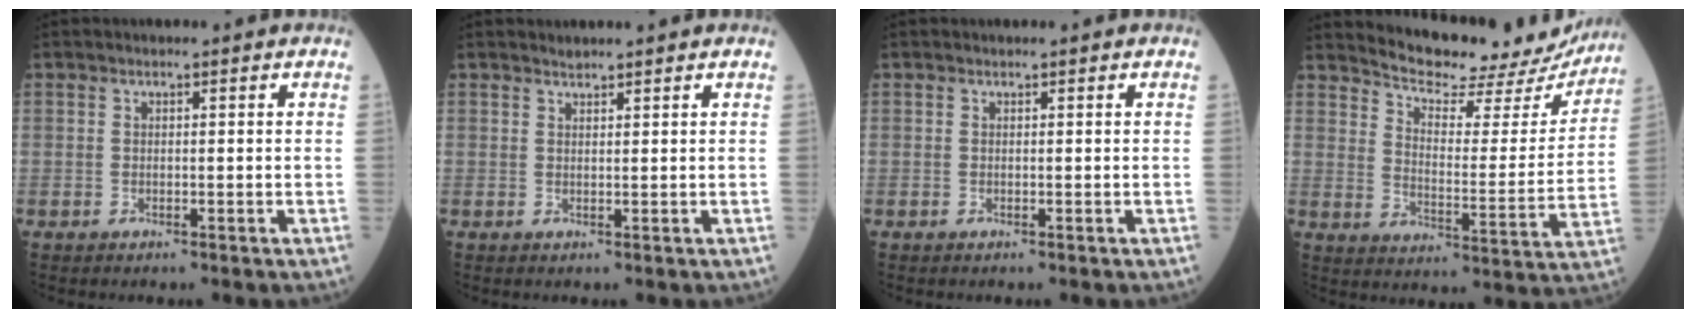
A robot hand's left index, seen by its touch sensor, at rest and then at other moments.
{"total": 1.0, "force": [1.0, -0.1, 0.0], "torque": [-0.009, 0.009, 0.021]}
{"total": 0.0}
{"total": 19.7, "force": [18.7, 3.6, 4.8], "torque": [-0.067, -0.052, 0.234]}